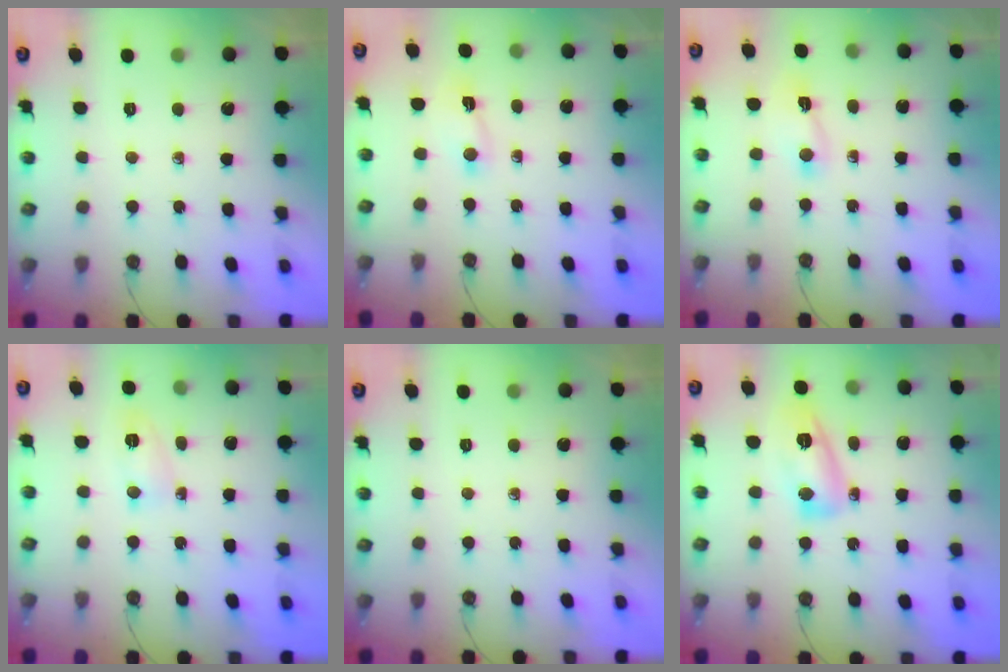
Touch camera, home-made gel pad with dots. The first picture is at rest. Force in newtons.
{"total": 1.4, "press": 1.4, "slide": 0.3}
{"total": 2.1, "press": 2.1, "slide": 0.3}
{"total": 3.6, "press": 3.4, "slide": 1.2}
{"total": 0.0}
{"total": 11.0, "press": 11.0, "slide": 1.2}